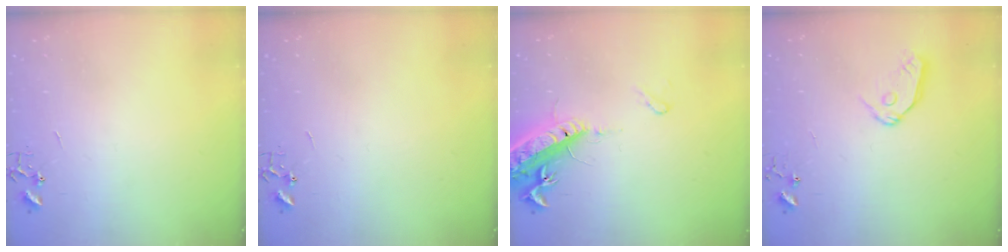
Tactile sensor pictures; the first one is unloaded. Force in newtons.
{"total": 0.0}
{"total": 16.9, "press": 16.5, "slide": 3.9}
{"total": 8.9, "press": 8.9, "slide": 1.0}